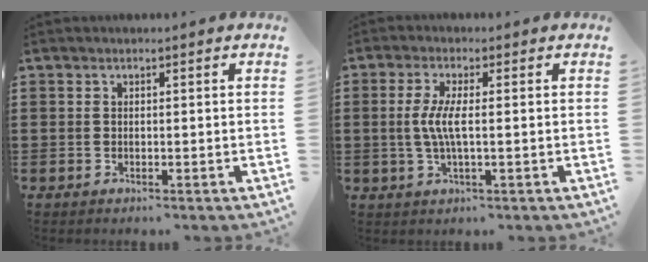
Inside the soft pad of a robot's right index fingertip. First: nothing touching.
{"total": 4.4, "force": [-0.1, 0.8, 4.4], "torque": [-0.102, -0.009, -0.012]}